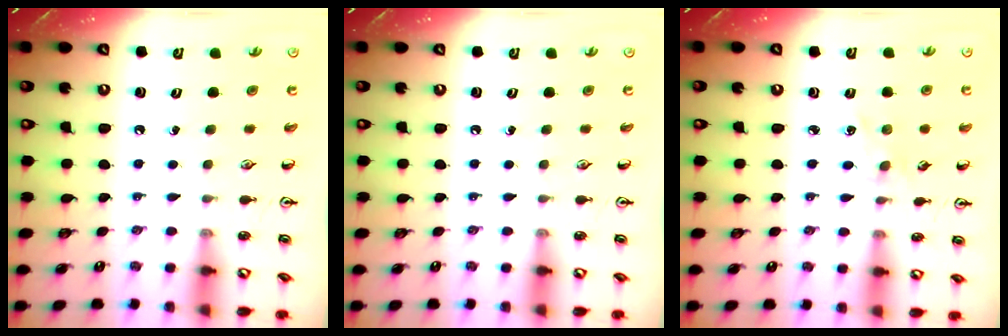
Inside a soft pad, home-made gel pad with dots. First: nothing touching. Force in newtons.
{"total": 0.0}
{"total": 3.1, "press": 3.1, "slide": 0.5}